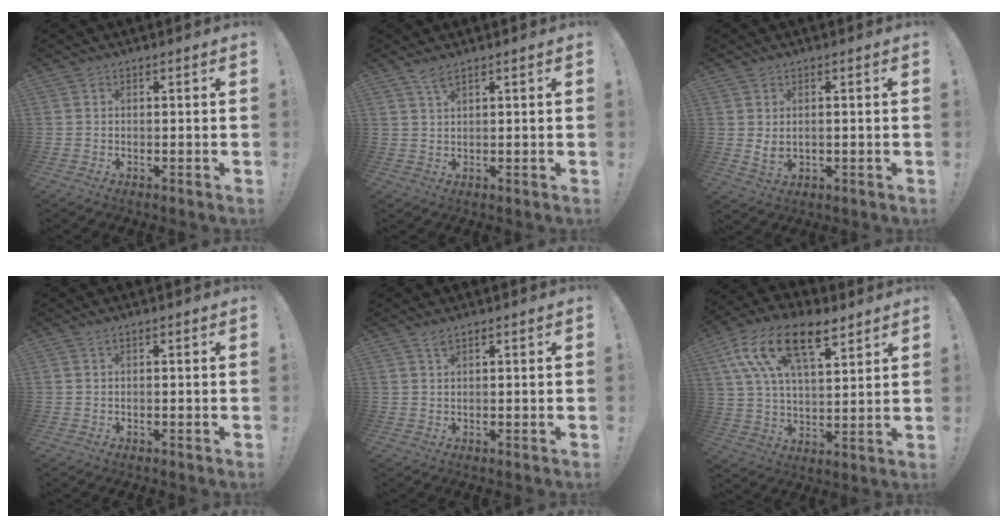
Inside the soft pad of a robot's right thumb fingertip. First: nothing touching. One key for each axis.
{"total": 2.6, "fx": 1.9, "fy": 0.3, "fz": 1.8, "tx": -0.039, "ty": -0.006, "tz": 0.034}
{"total": 3.3, "fx": 1.2, "fy": 1.3, "fz": 2.8, "tx": -0.043, "ty": -0.011, "tz": 0.022}
{"total": 0.6, "fx": 0.2, "fy": -0.1, "fz": 0.5, "tx": -0.010, "ty": 0.001, "tz": 0.003}
{"total": 1.7, "fx": 1.2, "fy": 0.3, "fz": 1.1, "tx": -0.023, "ty": 0.000, "tz": 0.021}
{"total": 18.3, "fx": 10.0, "fy": 8.6, "fz": 12.6, "tx": -0.240, "ty": -0.039, "tz": 0.179}